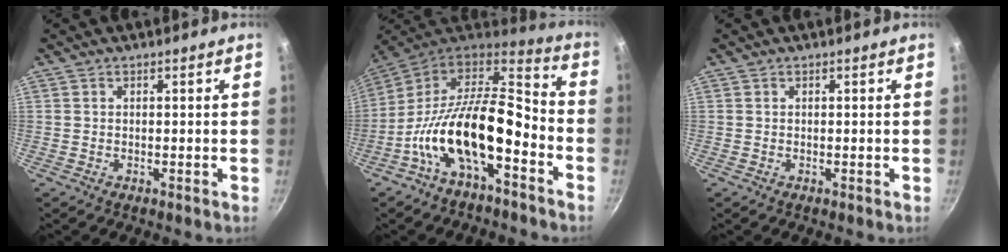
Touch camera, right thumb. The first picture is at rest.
{"total": 19.0, "force": [-6.6, 8.8, 15.5], "torque": [-0.269, 0.060, -0.136]}
{"total": 0.0}